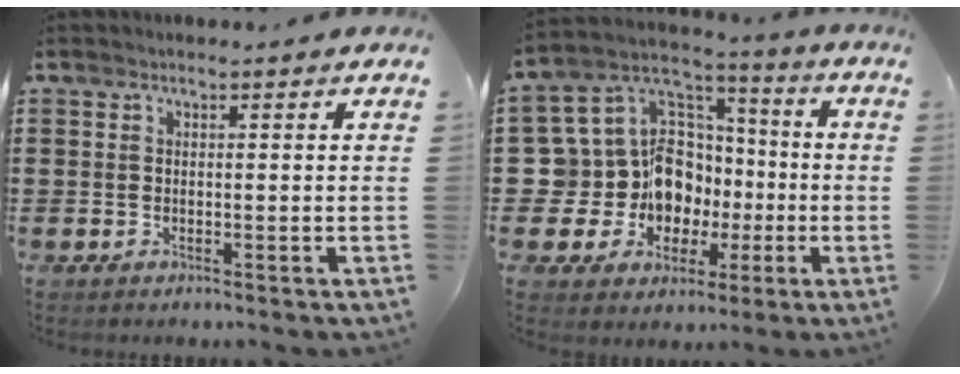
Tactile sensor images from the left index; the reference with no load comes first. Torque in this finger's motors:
{"motor_torque": [1.44, 0.70, 0.78, 0.08]}